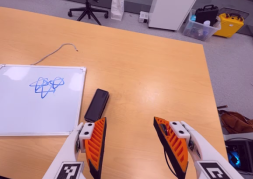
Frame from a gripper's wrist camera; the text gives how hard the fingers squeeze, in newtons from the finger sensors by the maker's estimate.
{"total": 0.0}